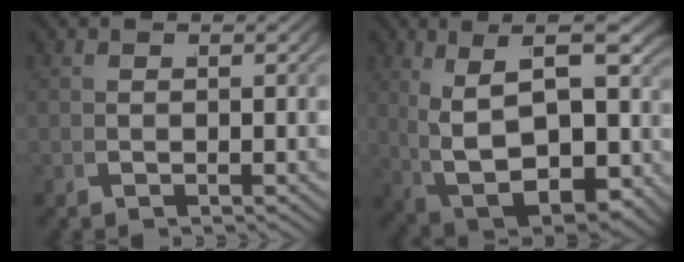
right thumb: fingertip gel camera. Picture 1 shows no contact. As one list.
[{"total": 14.6, "force": [-0.2, 9.2, 11.3], "torque": [-0.215, -0.041, 0.025]}]